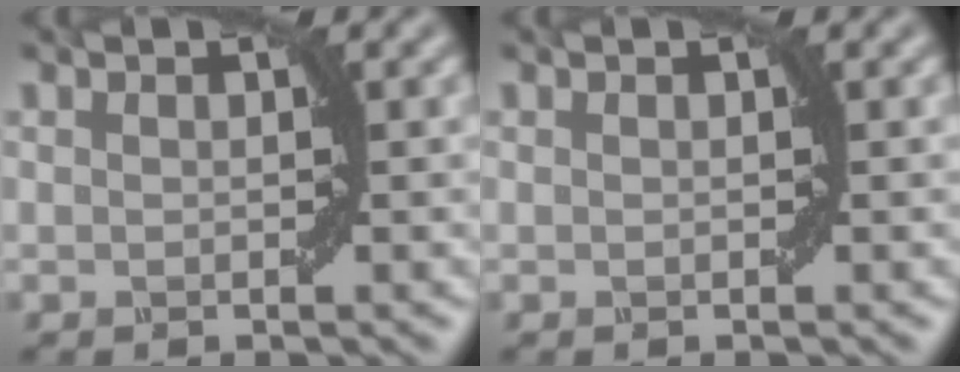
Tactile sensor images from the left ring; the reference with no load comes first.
{"total": 0.0}